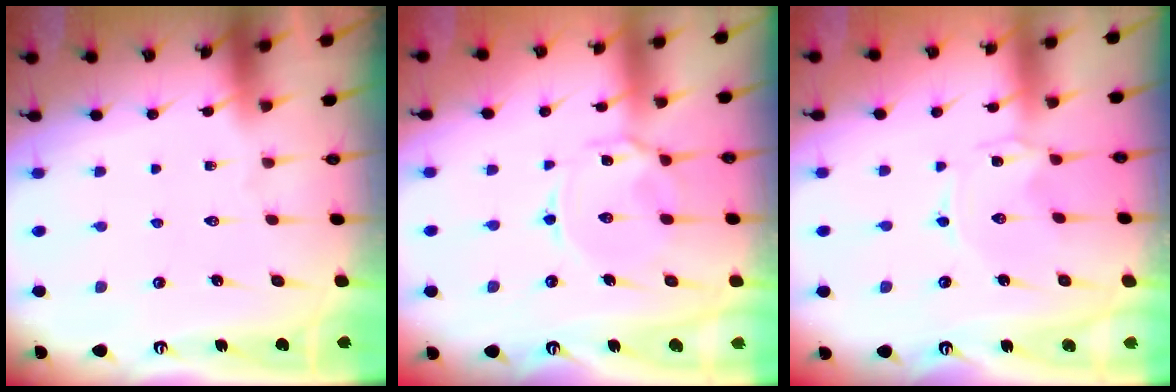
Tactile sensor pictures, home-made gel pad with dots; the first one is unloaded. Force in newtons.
{"total": 6.5, "press": 6.5, "slide": 0.6}
{"total": 0.0}